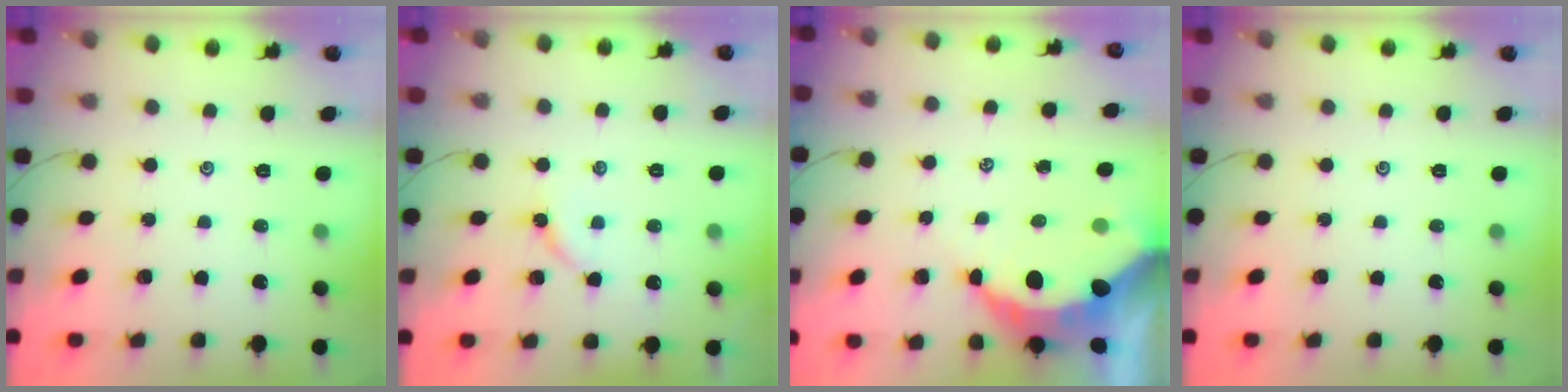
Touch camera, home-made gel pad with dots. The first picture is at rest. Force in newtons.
{"total": 4.9, "press": 4.8, "slide": 0.5}
{"total": 9.6, "press": 9.5, "slide": 0.8}
{"total": 0.0}